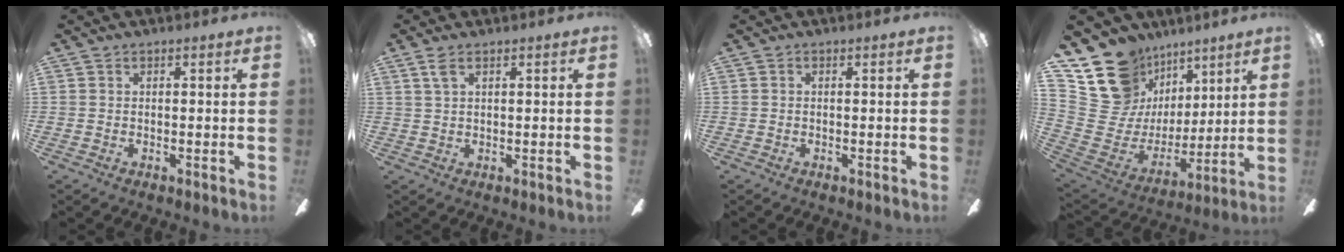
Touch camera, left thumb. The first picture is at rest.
{"total": 2.9, "force": [1.7, 1.1, 2.0], "torque": [-0.045, 0.004, 0.031]}
{"total": 0.0}
{"total": 16.1, "force": [8.5, 13.0, 4.2], "torque": [-0.100, -0.060, 0.181]}